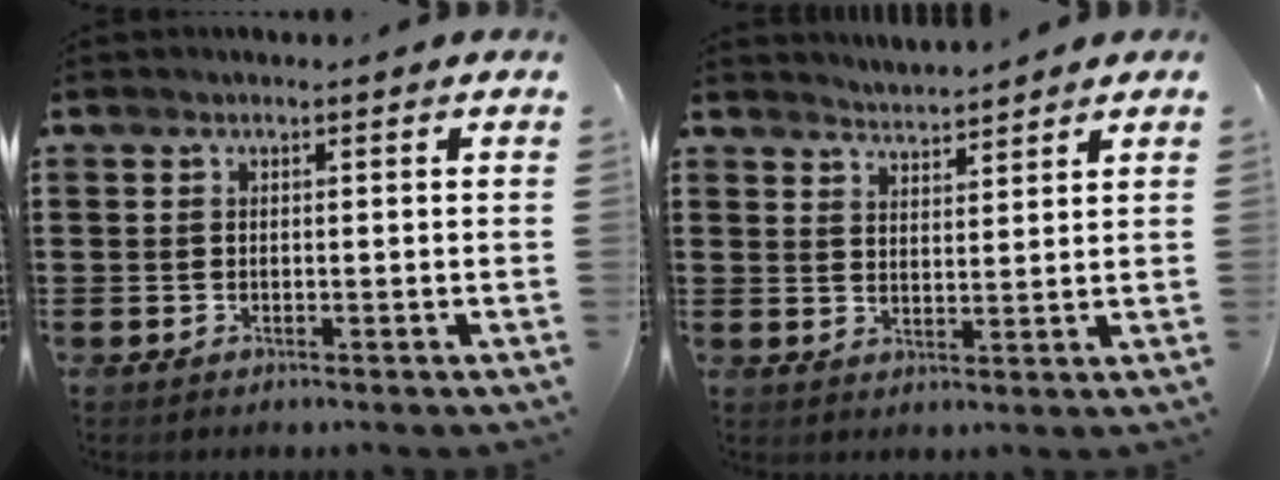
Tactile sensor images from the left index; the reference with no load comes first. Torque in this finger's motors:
{"motor_torque": [1.01, -1.13, 0.18, 0.06]}